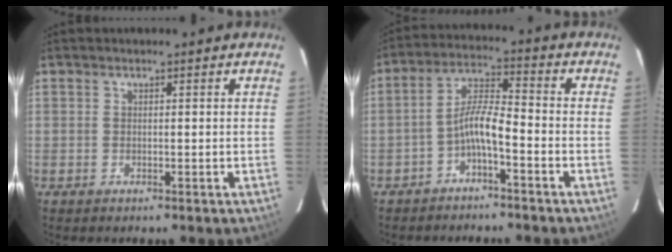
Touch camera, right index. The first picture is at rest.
{"total": 5.8, "force": [-3.3, 1.0, 4.6], "torque": [-0.105, 0.017, -0.064]}